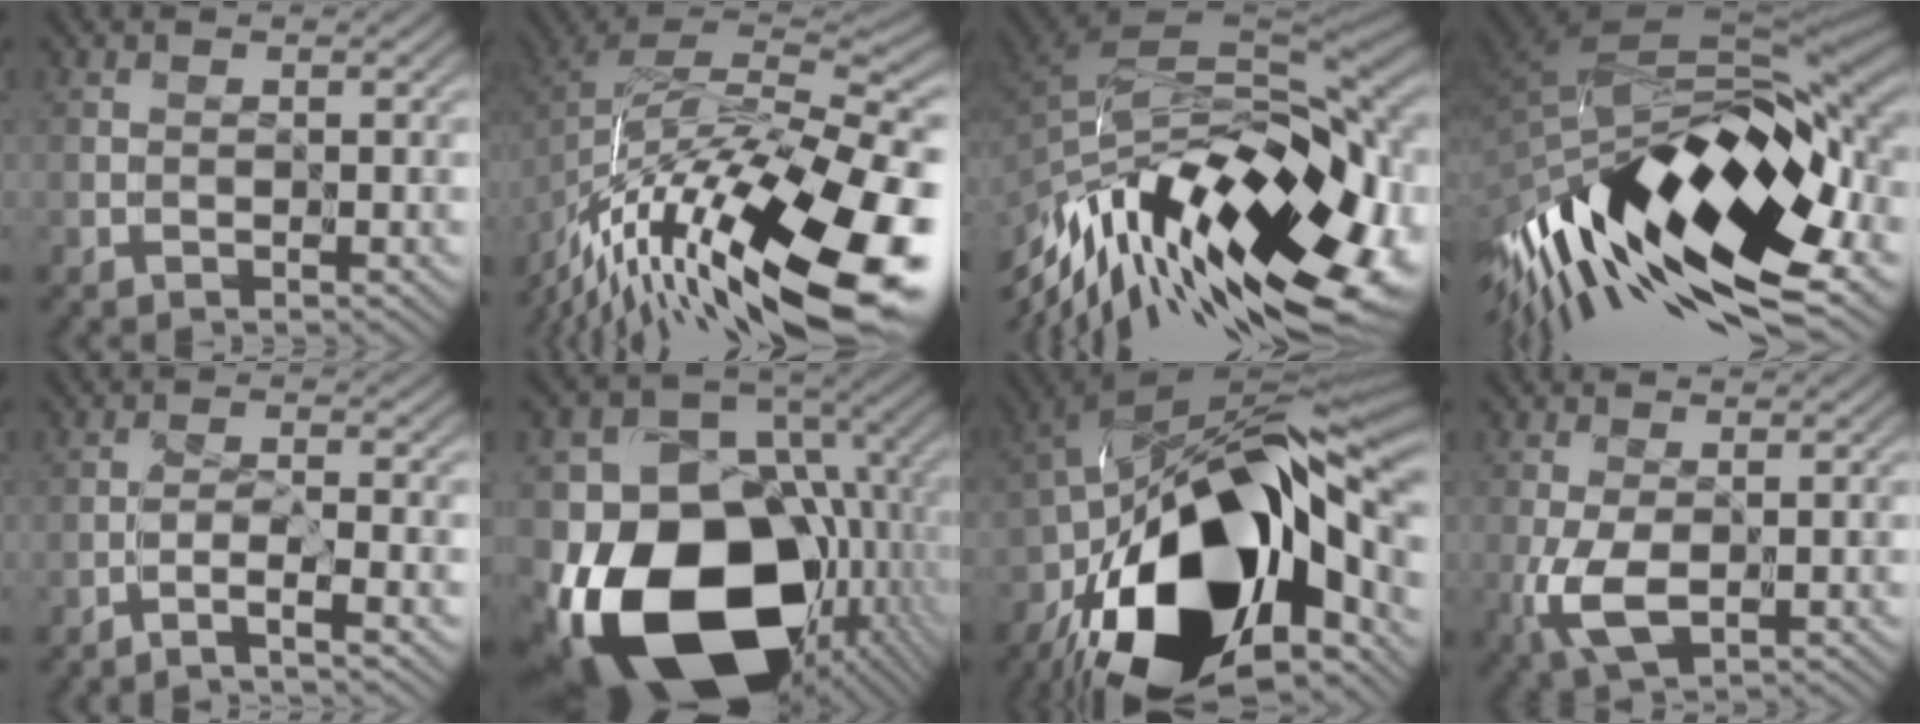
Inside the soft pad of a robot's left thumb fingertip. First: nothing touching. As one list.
[{"total": 17.7, "force": [-9.8, 6.5, 13.3], "torque": [-0.264, -0.005, -0.164]}, {"total": 18.0, "force": [-7.0, 8.6, 14.2], "torque": [-0.276, -0.025, -0.104]}, {"total": 18.2, "force": [-5.5, 8.3, 15.2], "torque": [-0.307, -0.036, -0.085]}, {"total": 2.8, "force": [-2.0, -0.1, 2.0], "torque": [-0.035, 0.008, -0.047]}, {"total": 21.1, "force": [-5.5, 15.8, 12.8], "torque": [-0.286, -0.059, -0.072]}, {"total": 21.4, "force": [-8.6, 11.3, 16.0], "torque": [-0.332, -0.052, -0.121]}, {"total": 4.6, "force": [-0.7, 2.4, 3.9], "torque": [-0.100, -0.010, -0.011]}]